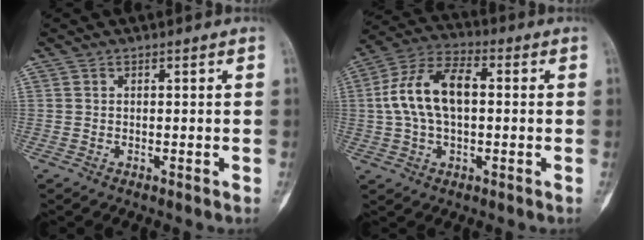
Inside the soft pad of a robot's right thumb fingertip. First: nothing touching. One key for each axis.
{"total": 13.3, "fx": 1.0, "fy": 7.4, "fz": 11.0, "tx": -0.211, "ty": 0.032, "tz": 0.012}